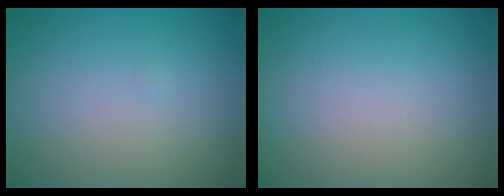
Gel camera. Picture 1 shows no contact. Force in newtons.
{"total": 0.0}